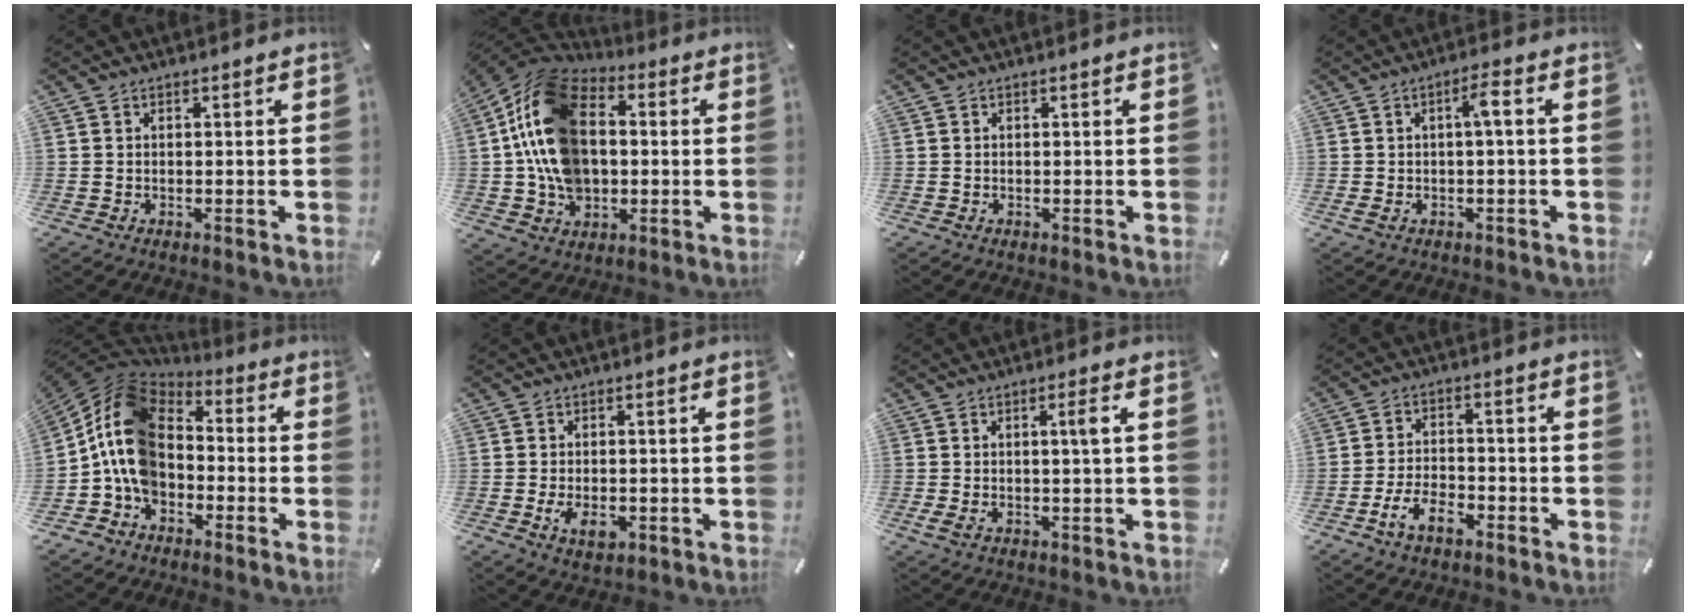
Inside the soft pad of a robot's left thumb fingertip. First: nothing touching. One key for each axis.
{"total": 19.0, "fx": -0.1, "fy": 14.3, "fz": 12.5, "tx": -0.278, "ty": 0.012, "tz": -0.007}
{"total": 0.0}
{"total": 4.6, "fx": 0.1, "fy": 0.8, "fz": 4.6, "tx": -0.086, "ty": 0.009, "tz": -0.002}
{"total": 13.4, "fx": -2.4, "fy": 10.5, "fz": 8.0, "tx": -0.192, "ty": 0.007, "tz": -0.047}
{"total": 4.6, "fx": -1.3, "fy": 2.7, "fz": 3.5, "tx": -0.078, "ty": -0.007, "tz": -0.029}
{"total": 4.3, "fx": 0.3, "fy": 0.3, "fz": 4.3, "tx": -0.080, "ty": -0.001, "tz": 0.001}
{"total": 7.3, "fx": -4.2, "fy": 3.8, "fz": 4.6, "tx": -0.103, "ty": 0.014, "tz": -0.081}